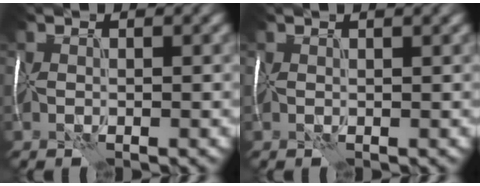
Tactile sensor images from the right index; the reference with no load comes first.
{"total": 1.9, "force": [1.0, 0.8, 1.4], "torque": [-0.010, 0.013, 0.000]}